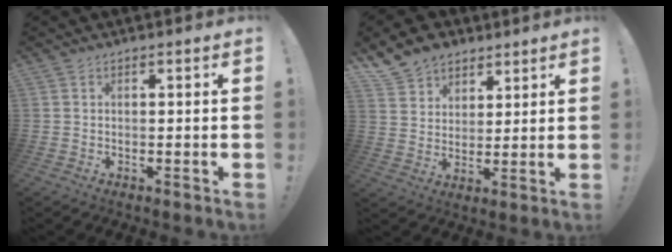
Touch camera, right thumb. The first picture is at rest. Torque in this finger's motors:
{"motor_torque": [-0.45, 0.64, 0.30, 0.17, 0.00]}